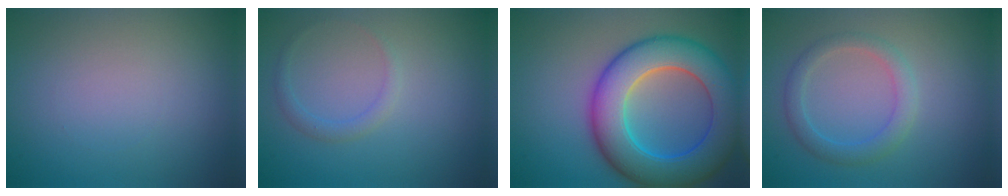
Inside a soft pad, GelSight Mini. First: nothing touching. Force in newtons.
{"total": 1.2, "press": 1.2, "slide": 0.2}
{"total": 10.8, "press": 10.8, "slide": 0.5}
{"total": 2.6, "press": 2.6, "slide": 0.4}